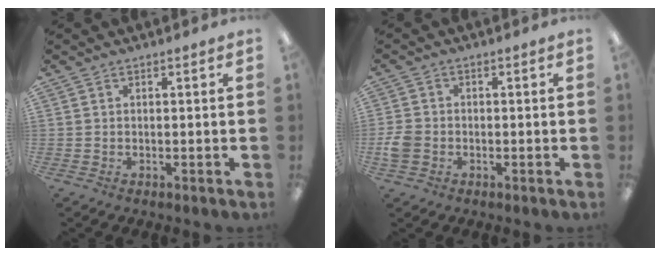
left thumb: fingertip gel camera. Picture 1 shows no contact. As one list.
[{"total": 4.4, "force": [-1.3, 3.5, 2.4], "torque": [-0.049, 0.007, -0.025]}]